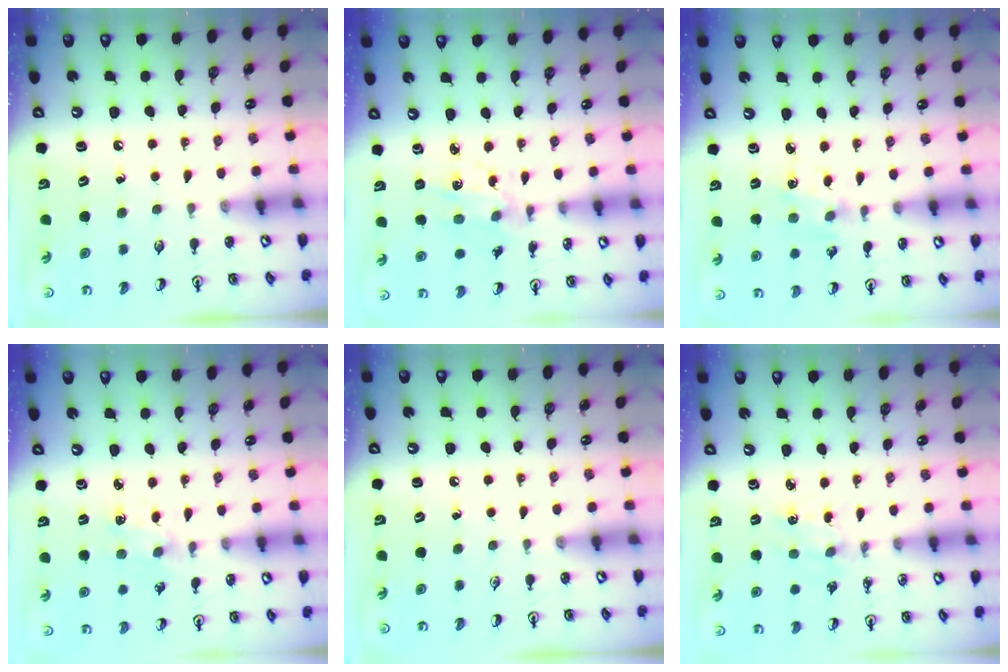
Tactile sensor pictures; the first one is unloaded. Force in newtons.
{"total": 3.0, "press": 2.8, "slide": 0.9}
{"total": 2.5, "press": 2.4, "slide": 0.4}
{"total": 2.3, "press": 2.3, "slide": 0.3}
{"total": 0.0}
{"total": 2.8, "press": 2.8, "slide": 0.4}